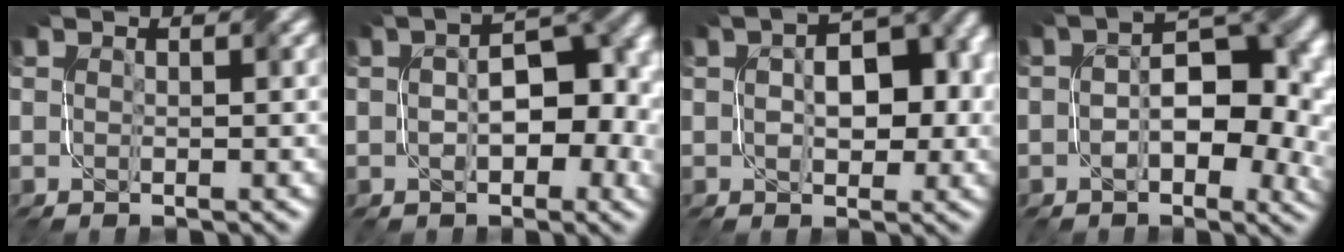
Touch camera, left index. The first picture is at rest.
{"total": 6.6, "force": [-0.4, 3.7, 5.5], "torque": [-0.074, 0.011, -0.009]}
{"total": 6.1, "force": [0.0, 3.6, 5.0], "torque": [-0.068, 0.011, -0.001]}
{"total": 8.9, "force": [-0.8, 4.8, 7.5], "torque": [-0.095, 0.009, -0.018]}